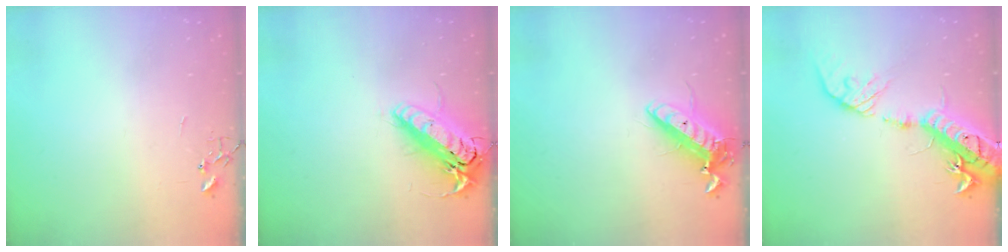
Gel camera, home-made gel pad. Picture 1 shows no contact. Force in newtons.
{"total": 17.8, "press": 17.5, "slide": 3.4}
{"total": 14.5, "press": 14.2, "slide": 2.9}
{"total": 21.1, "press": 20.7, "slide": 4.1}